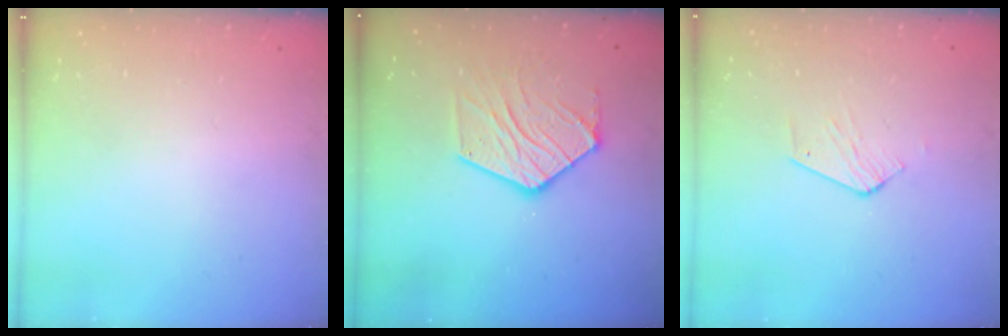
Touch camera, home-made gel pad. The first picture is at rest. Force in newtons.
{"total": 12.6, "press": 12.5, "slide": 0.9}
{"total": 2.6, "press": 2.6, "slide": 0.2}